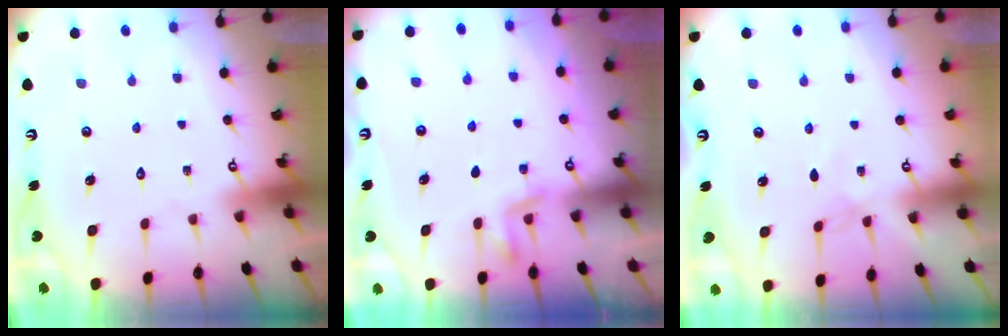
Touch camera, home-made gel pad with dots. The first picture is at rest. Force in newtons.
{"total": 4.3, "press": 4.2, "slide": 0.9}
{"total": 1.7, "press": 1.6, "slide": 0.4}